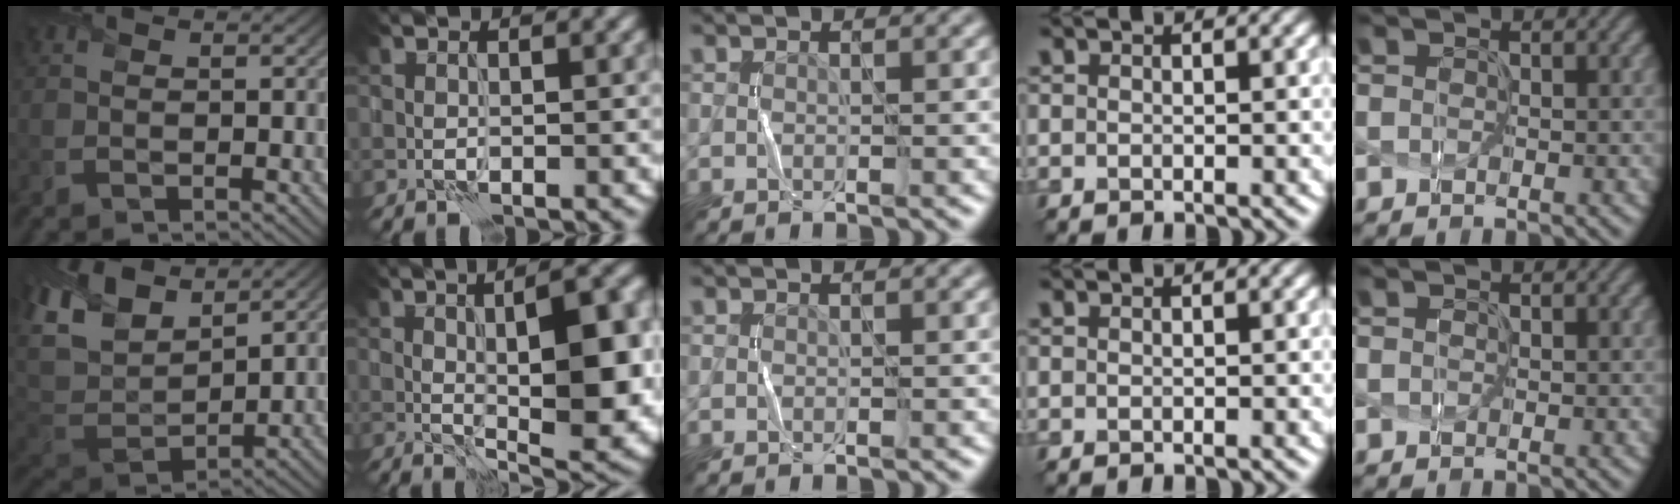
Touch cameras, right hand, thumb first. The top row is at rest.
{"thumb": {"total": 12.1, "force": [6.4, 6.4, 8.0], "torque": [-0.210, 0.025, 0.120]}, "index": {"total": 12.2, "force": [0.9, 4.1, 11.5], "torque": [-0.151, 0.004, 0.019]}}